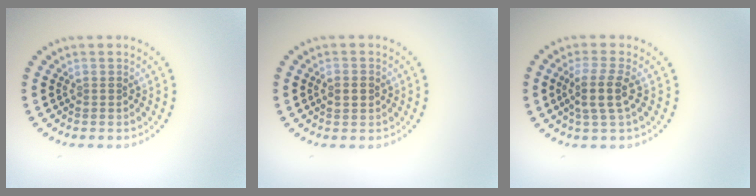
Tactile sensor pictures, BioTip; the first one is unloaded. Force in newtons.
{"total": 2.0, "press": 2.0, "slide": 0.0}
{"total": 2.7, "press": 2.2, "slide": 1.6}